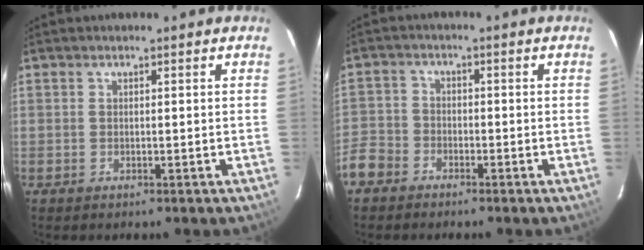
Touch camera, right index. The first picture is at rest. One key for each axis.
{"total": 7.2, "fx": -4.4, "fy": 5.4, "fz": 1.8, "tx": -0.051, "ty": 0.020, "tz": -0.093}